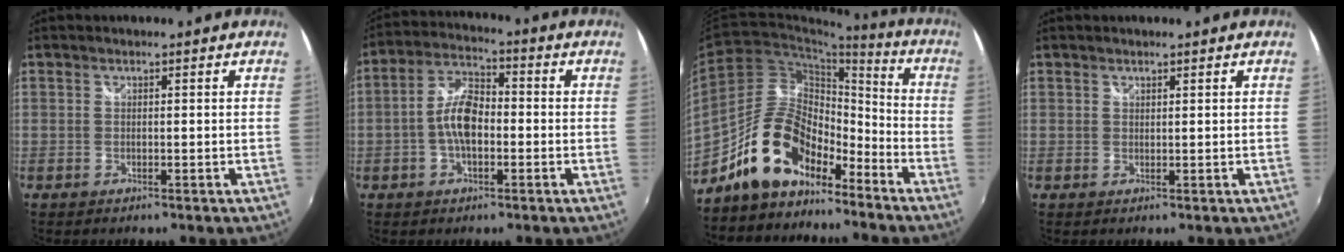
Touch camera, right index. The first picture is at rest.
{"total": 8.0, "force": [-1.8, 4.0, 6.7], "torque": [-0.137, 0.017, -0.034]}
{"total": 15.0, "force": [-11.2, 6.0, 8.0], "torque": [-0.153, 0.027, -0.198]}
{"total": 0.8, "force": [0.5, 0.6, 0.0], "torque": [0.002, 0.001, 0.008]}